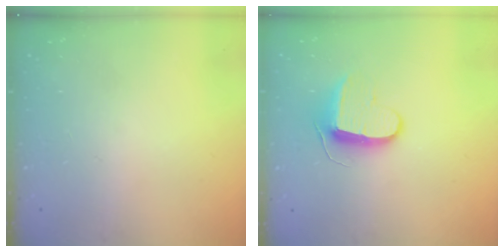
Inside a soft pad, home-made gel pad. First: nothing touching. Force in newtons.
{"total": 9.3, "press": 9.3, "slide": 0.0}